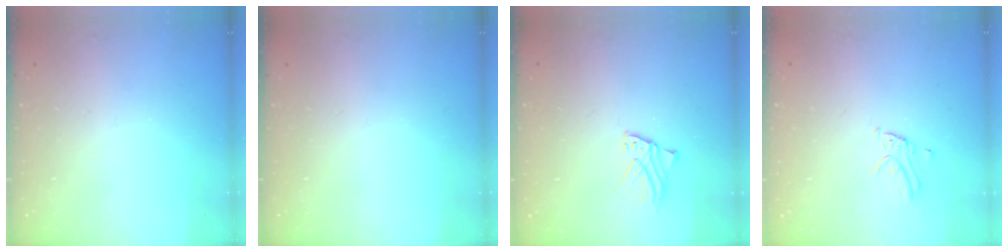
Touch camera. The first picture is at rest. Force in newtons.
{"total": 0.0}
{"total": 2.2, "press": 2.2, "slide": 0.1}
{"total": 2.9, "press": 2.9, "slide": 0.2}